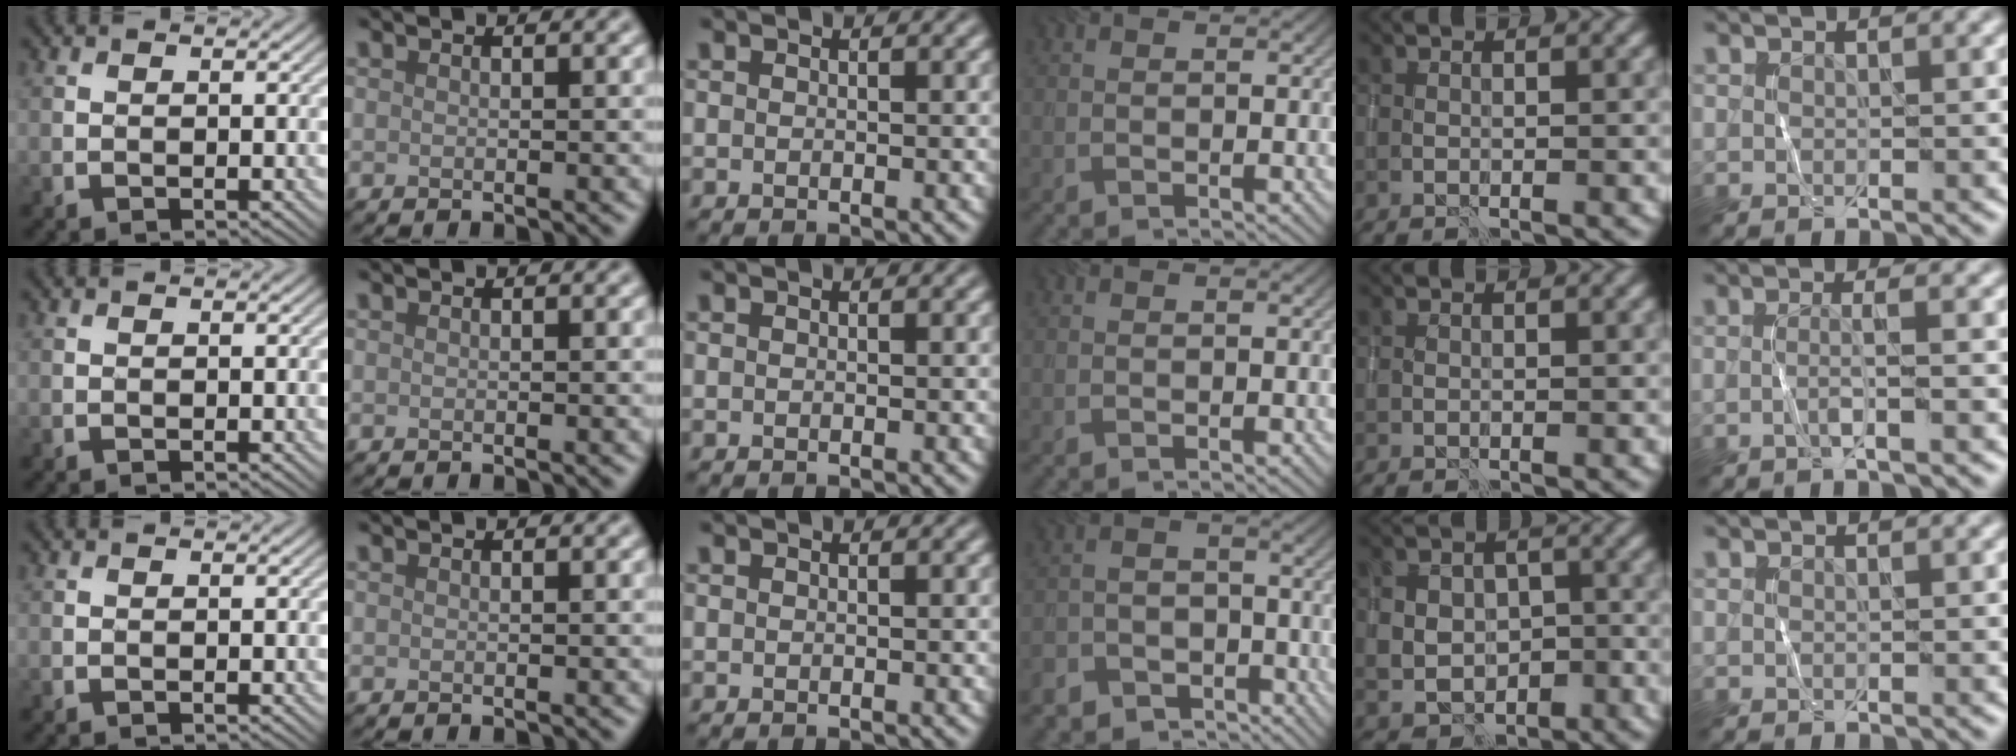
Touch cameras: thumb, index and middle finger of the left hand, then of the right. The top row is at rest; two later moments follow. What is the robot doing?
{"motion": "wrap", "object": "sponge"}